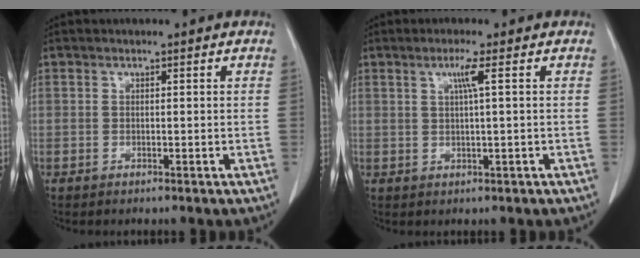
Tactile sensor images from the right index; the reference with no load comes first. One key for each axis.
{"total": 2.9, "fx": 0.9, "fy": -0.6, "fz": 2.7, "tx": -0.053, "ty": -0.002, "tz": 0.017}